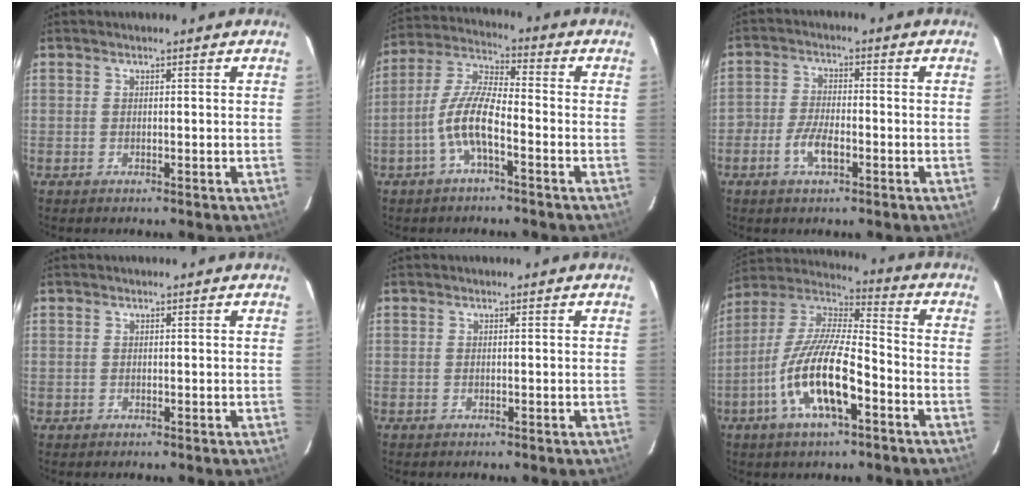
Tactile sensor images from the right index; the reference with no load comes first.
{"total": 8.8, "force": [-3.7, 2.2, 7.7], "torque": [-0.170, 0.010, -0.074]}
{"total": 5.2, "force": [-2.4, 2.2, 4.0], "torque": [-0.089, 0.003, -0.049]}
{"total": 0.5, "force": [0.0, 0.5, -0.1], "torque": [0.004, 0.003, 0.000]}
{"total": 0.0}
{"total": 16.2, "force": [-6.7, 4.7, 14.0], "torque": [-0.284, -0.009, -0.132]}